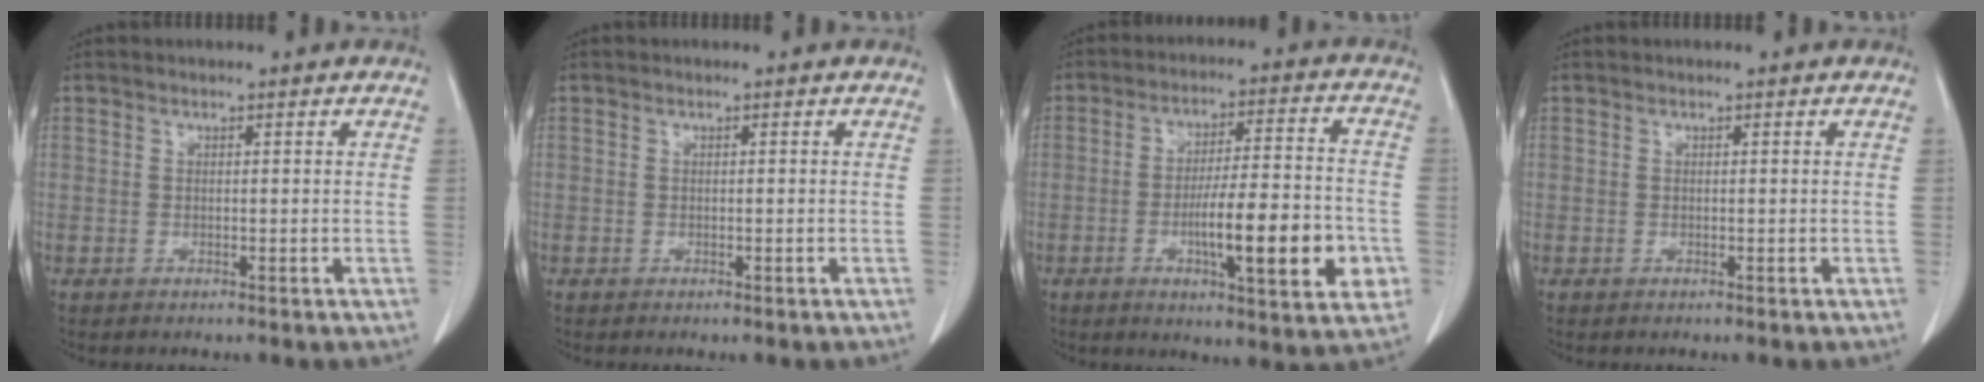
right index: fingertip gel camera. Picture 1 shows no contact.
{"total": 0.0}
{"total": 14.7, "force": [-4.1, 2.3, 13.9], "torque": [-0.213, -0.001, -0.061]}
{"total": 0.0}